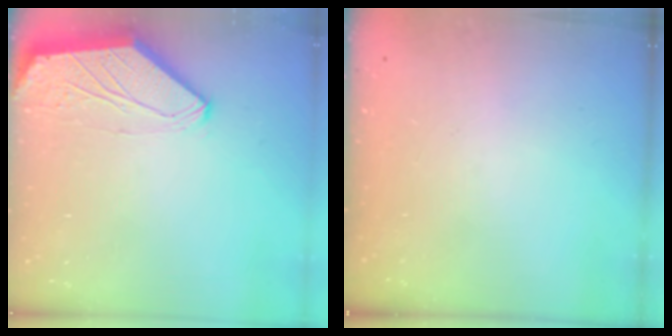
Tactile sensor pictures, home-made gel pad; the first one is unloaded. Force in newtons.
{"total": 0.0}